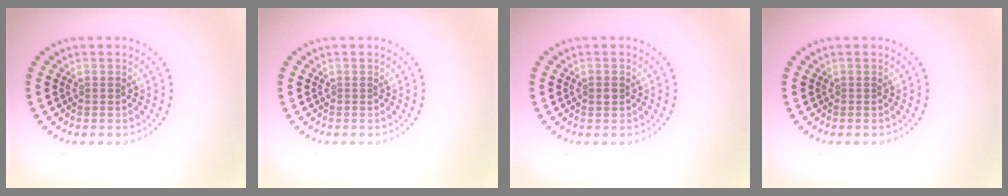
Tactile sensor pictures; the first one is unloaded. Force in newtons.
{"total": 0.0}
{"total": 1.1, "press": 1.1, "slide": 0.1}
{"total": 0.0}